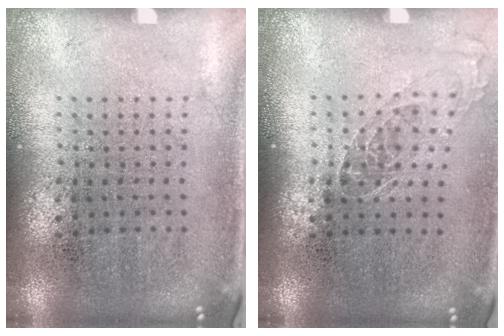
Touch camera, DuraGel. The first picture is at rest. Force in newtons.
{"total": 1.0, "press": 0.9, "slide": 0.4}